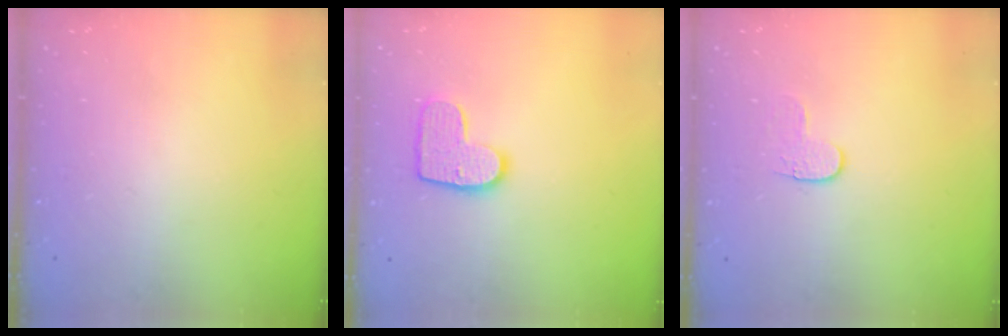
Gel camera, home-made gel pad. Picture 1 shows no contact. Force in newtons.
{"total": 10.4, "press": 10.4, "slide": 0.5}
{"total": 4.0, "press": 3.9, "slide": 0.5}